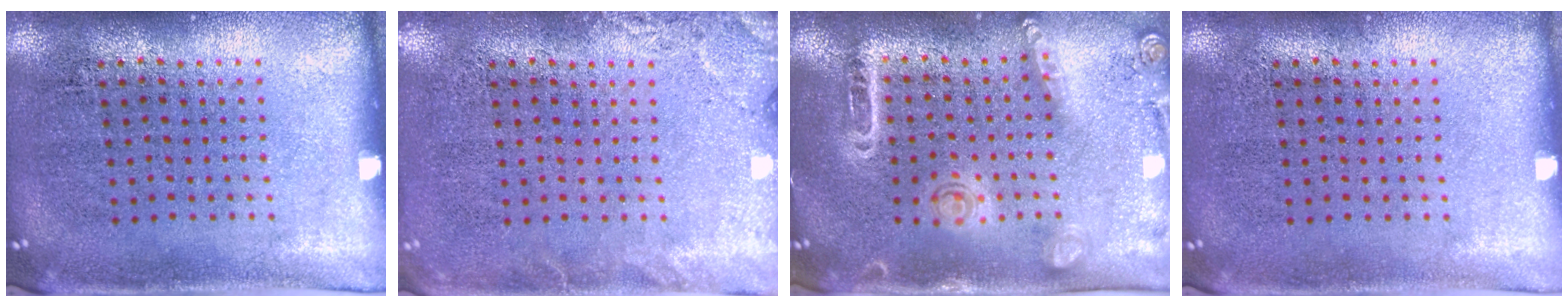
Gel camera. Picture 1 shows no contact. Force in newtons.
{"total": 2.0, "press": 2.0, "slide": 0.3}
{"total": 1.5, "press": 1.5, "slide": 0.5}
{"total": 0.0}